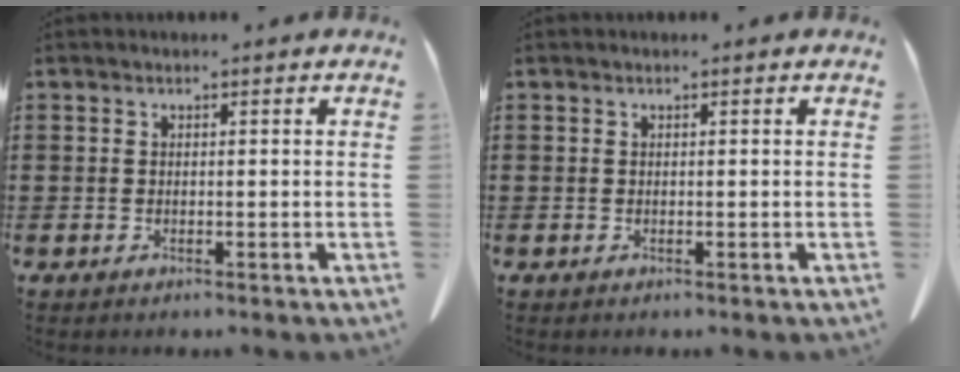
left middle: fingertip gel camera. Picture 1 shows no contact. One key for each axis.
{"total": 0.0}